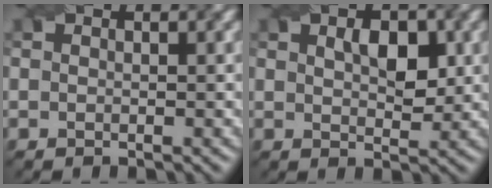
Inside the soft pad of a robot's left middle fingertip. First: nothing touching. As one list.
[{"total": 3.6, "force": [1.1, 2.0, 2.8], "torque": [-0.046, 0.002, 0.020]}]